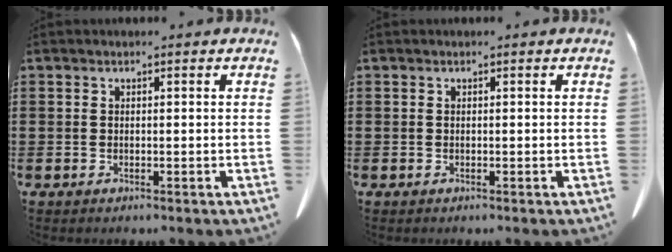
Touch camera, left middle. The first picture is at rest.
{"total": 0.0}